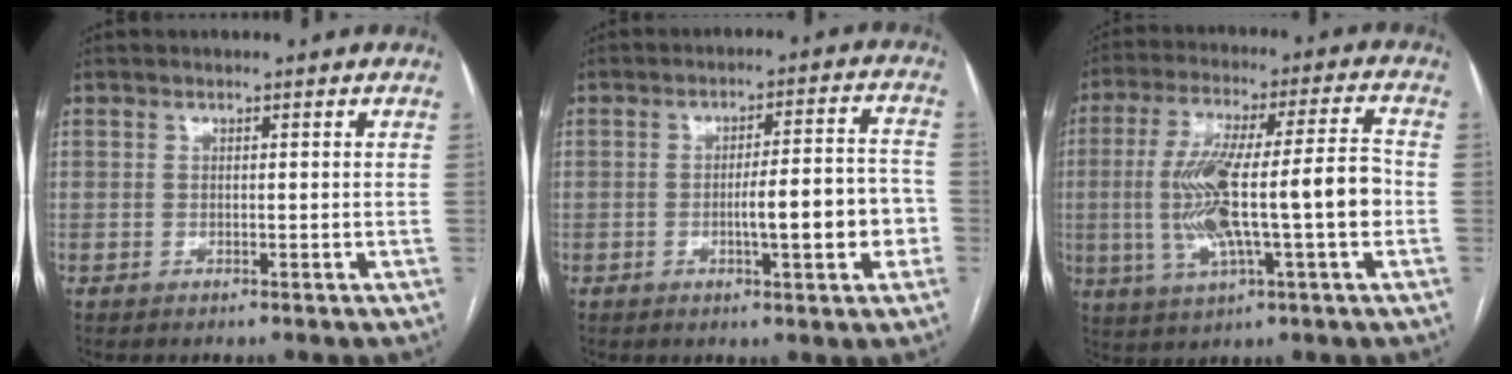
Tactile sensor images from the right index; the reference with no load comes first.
{"total": 9.5, "force": [-2.4, 1.7, 9.1], "torque": [-0.129, 0.021, -0.029]}
{"total": 16.5, "force": [-1.8, 2.0, 16.2], "torque": [-0.301, 0.017, -0.028]}